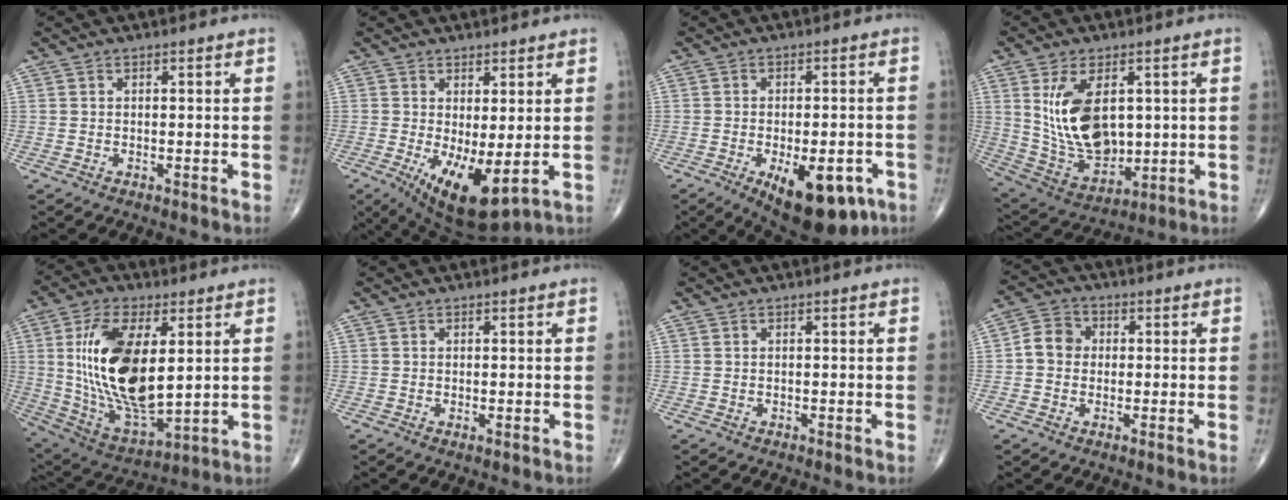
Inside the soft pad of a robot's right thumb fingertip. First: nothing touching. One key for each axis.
{"total": 10.2, "fx": -1.5, "fy": 3.8, "fz": 9.3, "tx": -0.154, "ty": -0.024, "tz": -0.007}
{"total": 14.1, "fx": -6.5, "fy": 6.6, "fz": 10.6, "tx": -0.124, "ty": 0.012, "tz": -0.079}
{"total": 15.4, "fx": 2.8, "fy": 9.0, "fz": 12.1, "tx": -0.201, "ty": -0.016, "tz": 0.075}
{"total": 21.3, "fx": 3.6, "fy": 10.0, "fz": 18.4, "tx": -0.346, "ty": -0.023, "tz": 0.078}
{"total": 0.6, "fx": -0.1, "fy": 0.2, "fz": 0.6, "tx": -0.013, "ty": -0.004, "tz": -0.002}
{"total": 0.0}
{"total": 5.4, "fx": -0.1, "fy": 4.8, "fz": 2.6, "tx": -0.034, "ty": 0.016, "tz": -0.012}